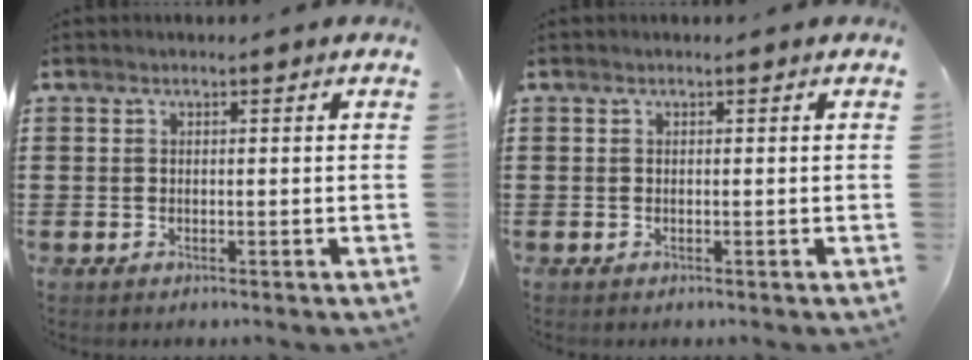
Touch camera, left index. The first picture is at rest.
{"total": 0.0}